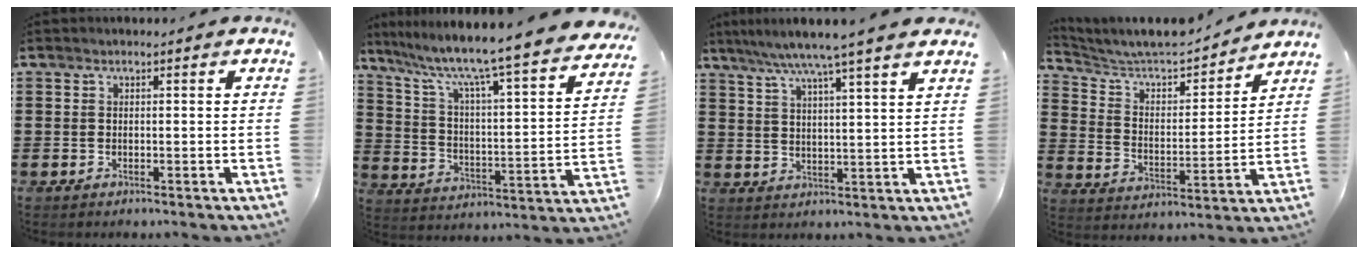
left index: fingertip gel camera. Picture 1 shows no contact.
{"total": 7.8, "force": [6.6, -0.6, 4.1], "torque": [-0.109, -0.066, 0.098]}
{"total": 6.7, "force": [5.4, -0.9, 3.8], "torque": [-0.090, -0.021, 0.091]}
{"total": 6.5, "force": [5.9, 1.5, 2.2], "torque": [-0.073, -0.044, 0.097]}